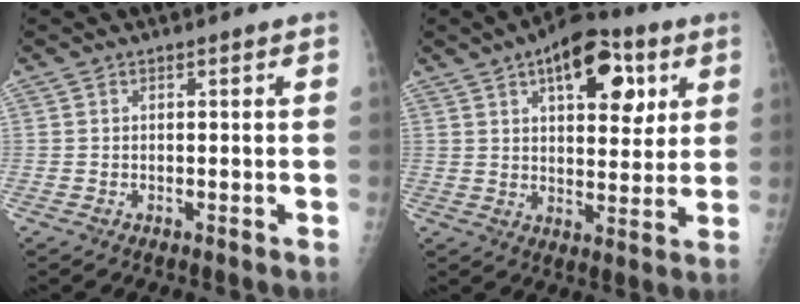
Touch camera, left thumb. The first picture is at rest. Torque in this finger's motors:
{"motor_torque": [0.83, 0.93, 0.35, -0.44, 0.08]}